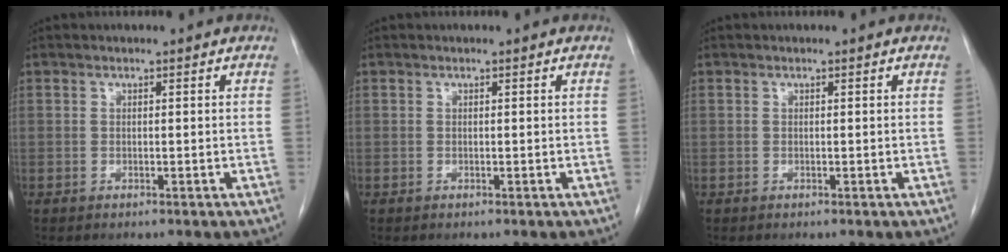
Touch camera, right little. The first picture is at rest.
{"total": 0.0}
{"total": 0.0}